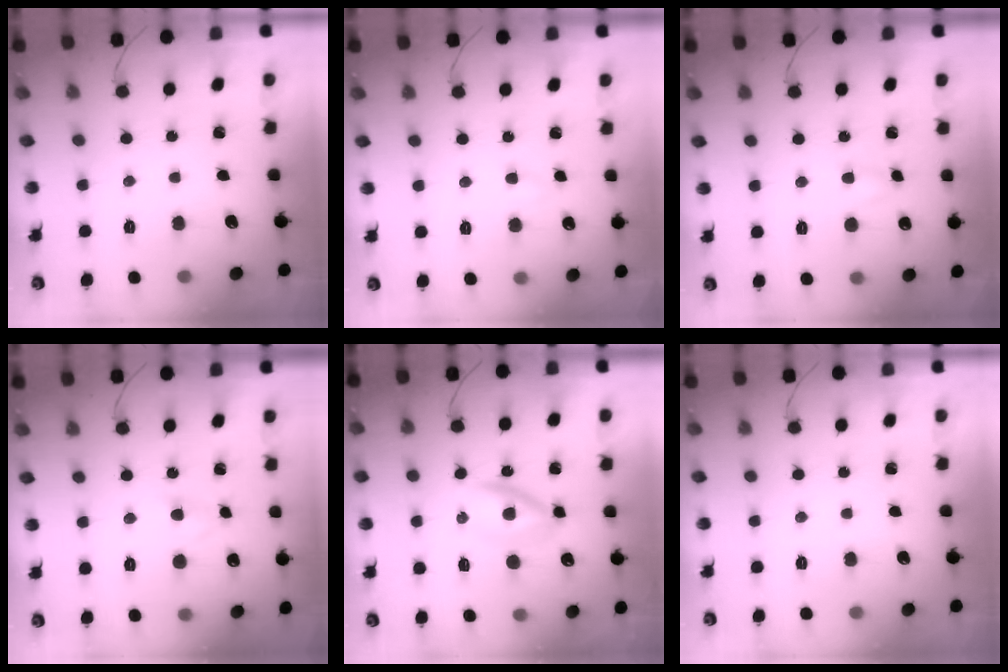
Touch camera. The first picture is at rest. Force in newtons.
{"total": 2.7, "press": 2.6, "slide": 0.9}
{"total": 2.7, "press": 2.5, "slide": 1.2}
{"total": 2.8, "press": 2.6, "slide": 1.1}
{"total": 3.9, "press": 3.9, "slide": 0.6}
{"total": 0.0}